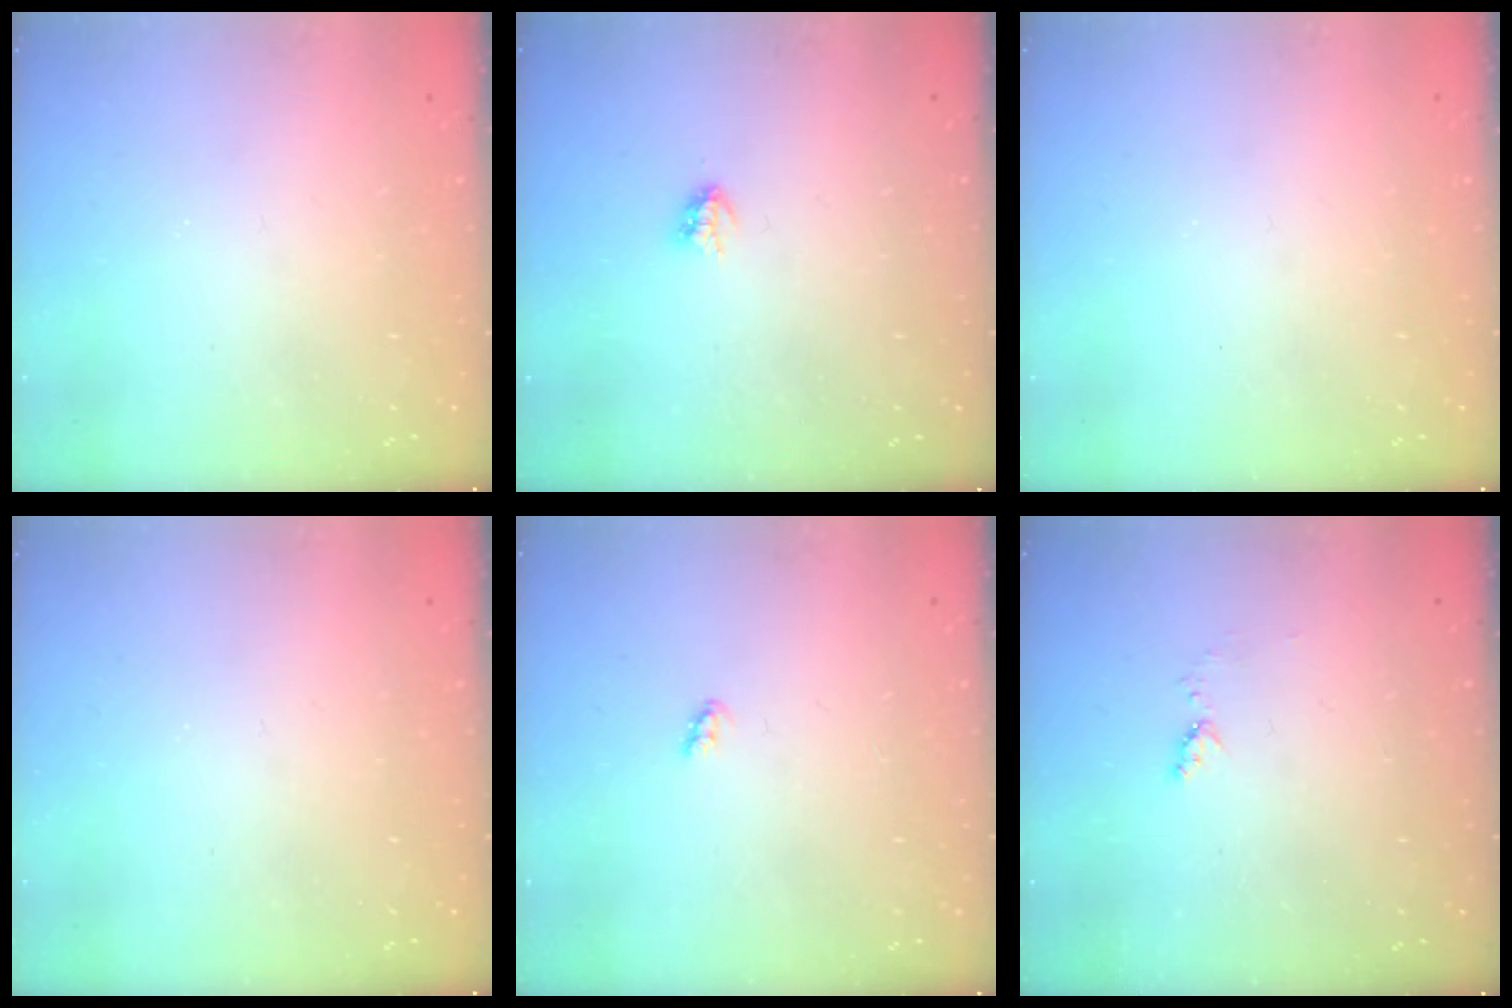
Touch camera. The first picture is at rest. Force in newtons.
{"total": 2.9, "press": 2.8, "slide": 0.4}
{"total": 0.0}
{"total": 0.0}
{"total": 2.4, "press": 2.4, "slide": 0.3}
{"total": 4.8, "press": 4.8, "slide": 0.6}